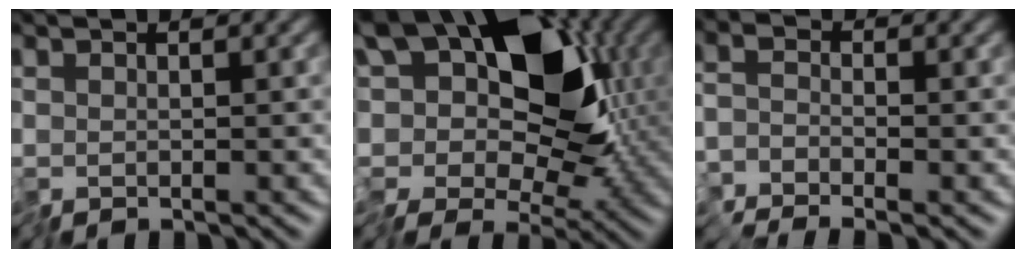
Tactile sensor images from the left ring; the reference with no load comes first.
{"total": 12.6, "force": [1.6, 8.0, 9.6], "torque": [-0.128, 0.005, 0.012]}
{"total": 1.3, "force": [-1.3, 0.1, 0.1], "torque": [-0.002, 0.001, -0.037]}